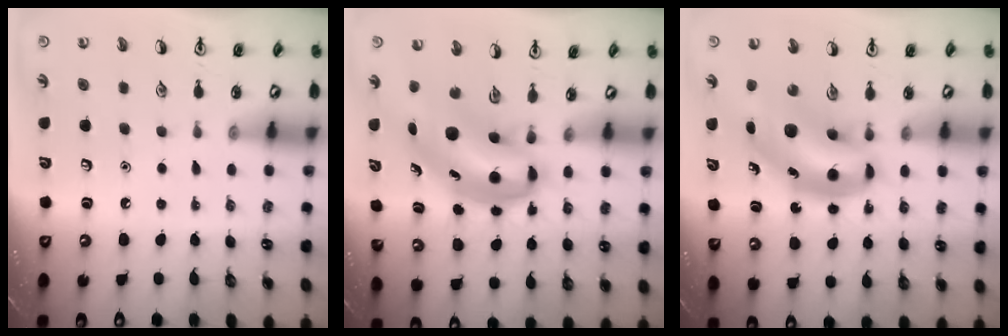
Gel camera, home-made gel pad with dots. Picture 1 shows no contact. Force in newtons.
{"total": 7.0, "press": 6.8, "slide": 1.7}
{"total": 9.5, "press": 9.1, "slide": 2.7}